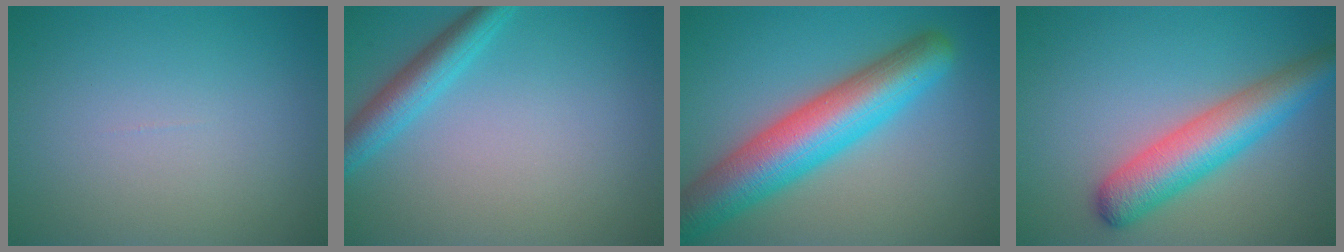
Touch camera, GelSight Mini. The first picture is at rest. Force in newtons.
{"total": 3.4, "press": 3.4, "slide": 0.1}
{"total": 9.4, "press": 9.4, "slide": 0.3}
{"total": 6.3, "press": 6.3, "slide": 0.2}